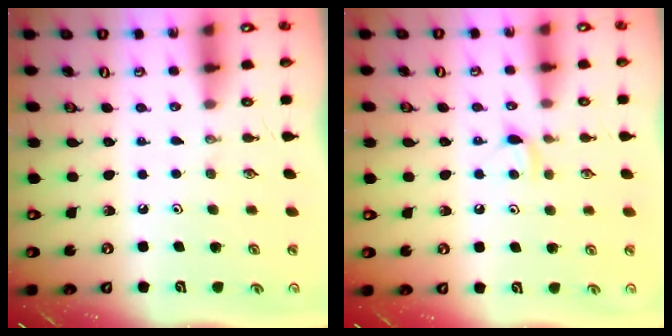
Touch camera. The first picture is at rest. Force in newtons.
{"total": 4.3, "press": 4.2, "slide": 0.7}